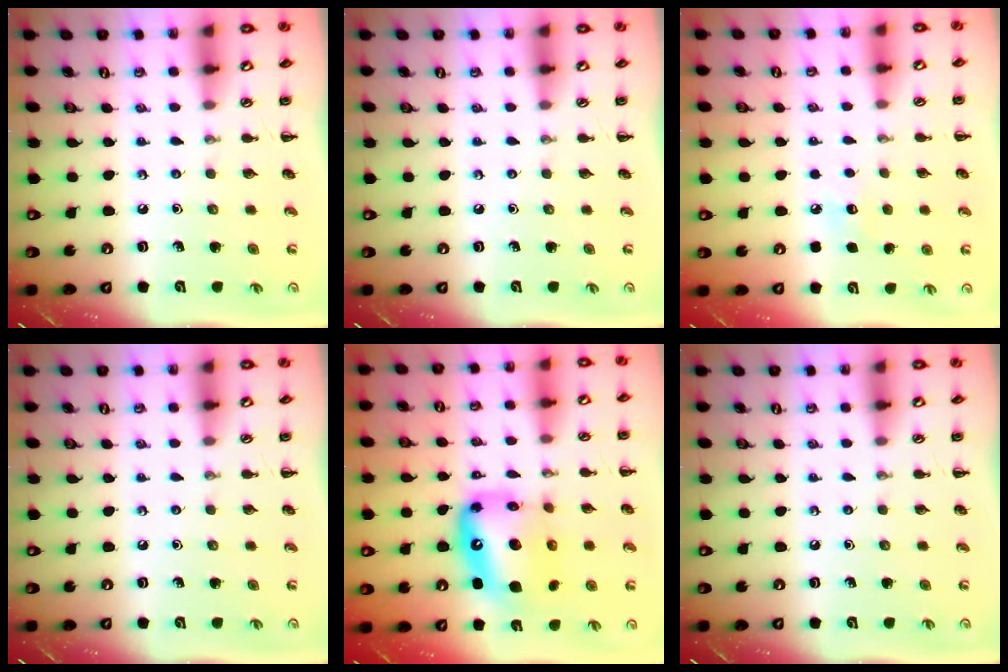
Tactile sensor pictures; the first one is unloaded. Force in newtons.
{"total": 0.0}
{"total": 5.9, "press": 5.7, "slide": 1.4}
{"total": 0.0}
{"total": 14.9, "press": 14.4, "slide": 3.8}
{"total": 0.0}